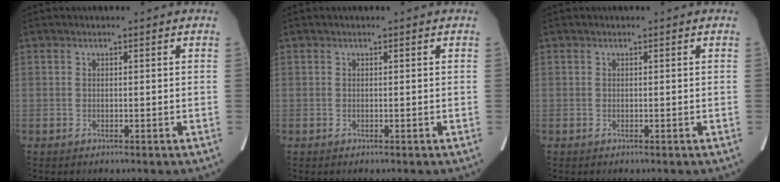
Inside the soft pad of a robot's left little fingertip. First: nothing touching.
{"total": 0.0}
{"total": 0.0}